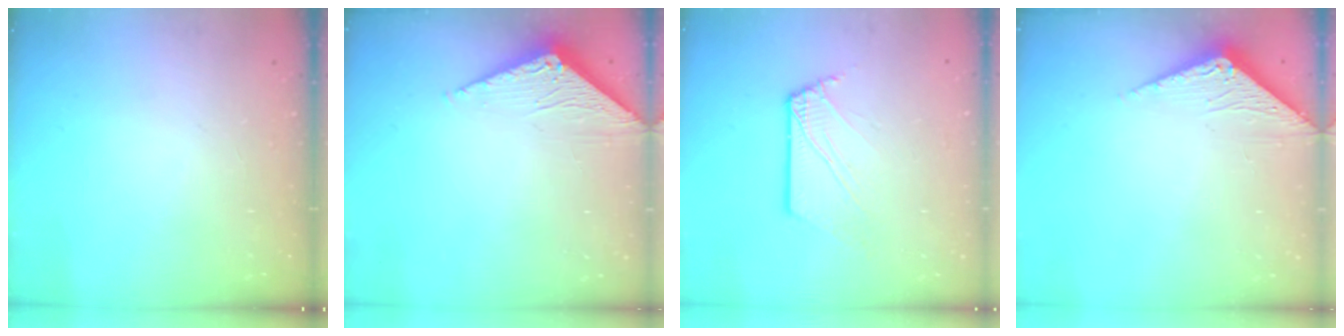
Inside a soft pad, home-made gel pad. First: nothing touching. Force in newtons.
{"total": 3.0, "press": 3.0, "slide": 0.2}
{"total": 3.3, "press": 3.2, "slide": 0.3}
{"total": 3.4, "press": 3.4, "slide": 0.3}